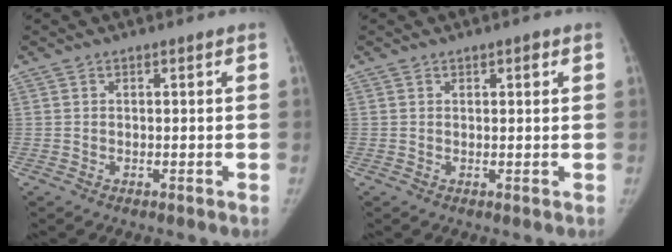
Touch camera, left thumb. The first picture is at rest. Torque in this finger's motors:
{"motor_torque": [-0.13, 0.09, -0.29, 0.23, -0.02]}